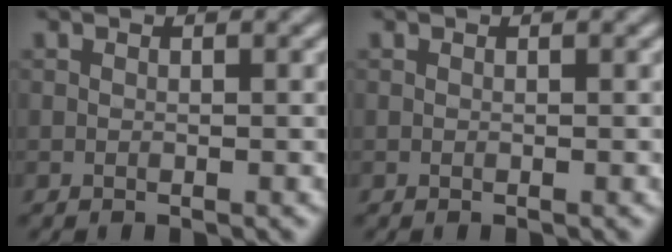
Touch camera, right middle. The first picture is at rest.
{"total": 0.0}